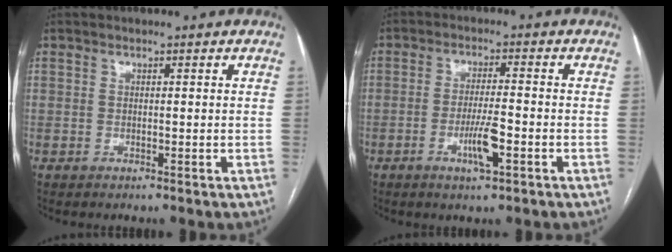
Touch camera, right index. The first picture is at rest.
{"total": 5.3, "force": [-2.2, 0.6, 4.8], "torque": [-0.092, -0.005, -0.038]}